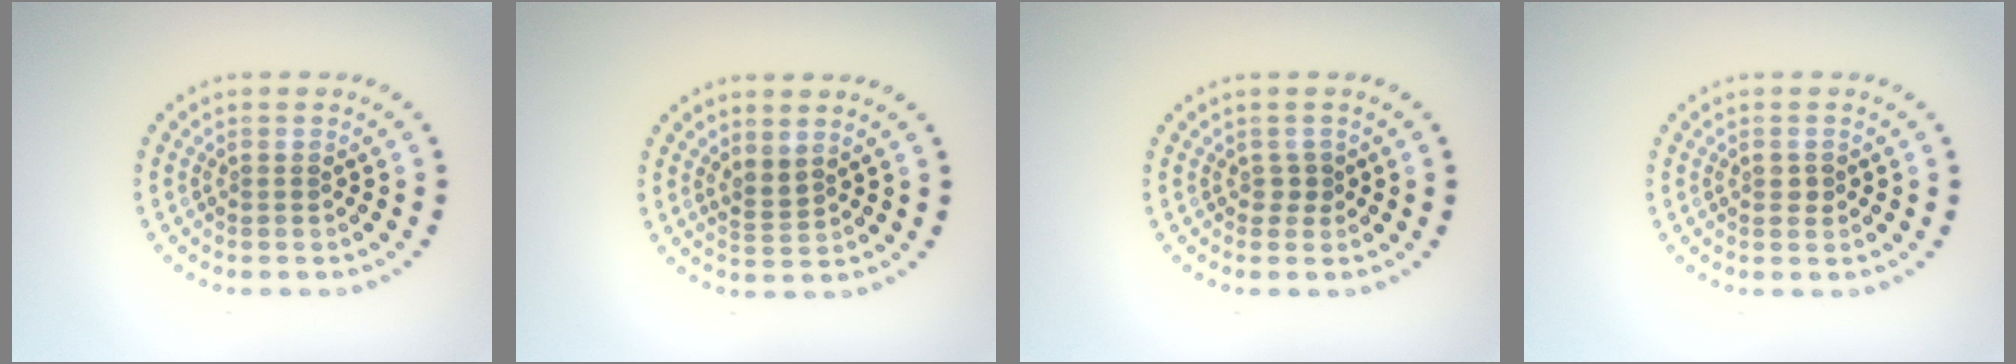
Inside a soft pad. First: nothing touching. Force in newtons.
{"total": 1.7, "press": 1.3, "slide": 1.1}
{"total": 0.8, "press": 0.7, "slide": 0.4}
{"total": 1.0, "press": 1.0, "slide": 0.2}